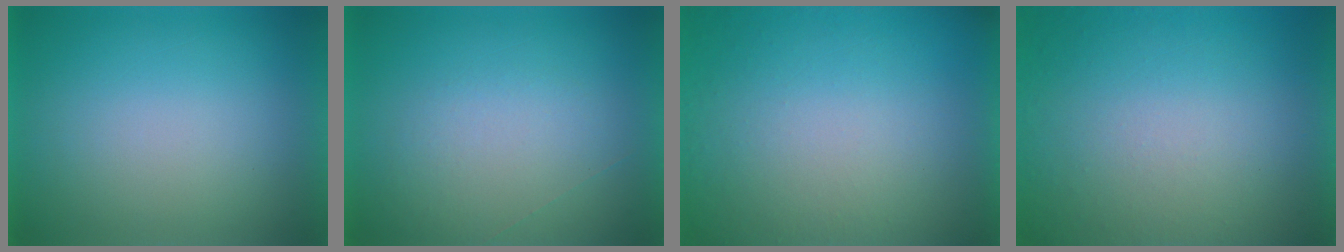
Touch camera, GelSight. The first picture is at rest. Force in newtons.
{"total": 1.0}
{"total": 5.0}
{"total": 8.7}